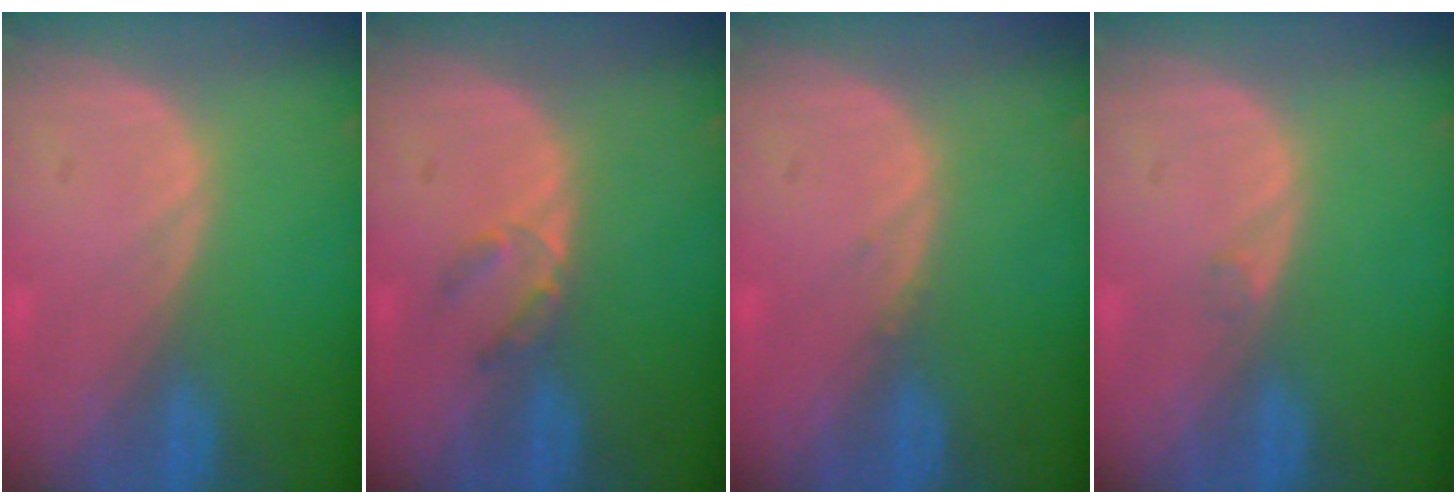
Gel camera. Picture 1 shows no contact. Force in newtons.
{"total": 2.5, "press": 2.3, "slide": 1.0}
{"total": 0.5, "press": 0.5, "slide": 0.2}
{"total": 0.5, "press": 0.5, "slide": 0.1}